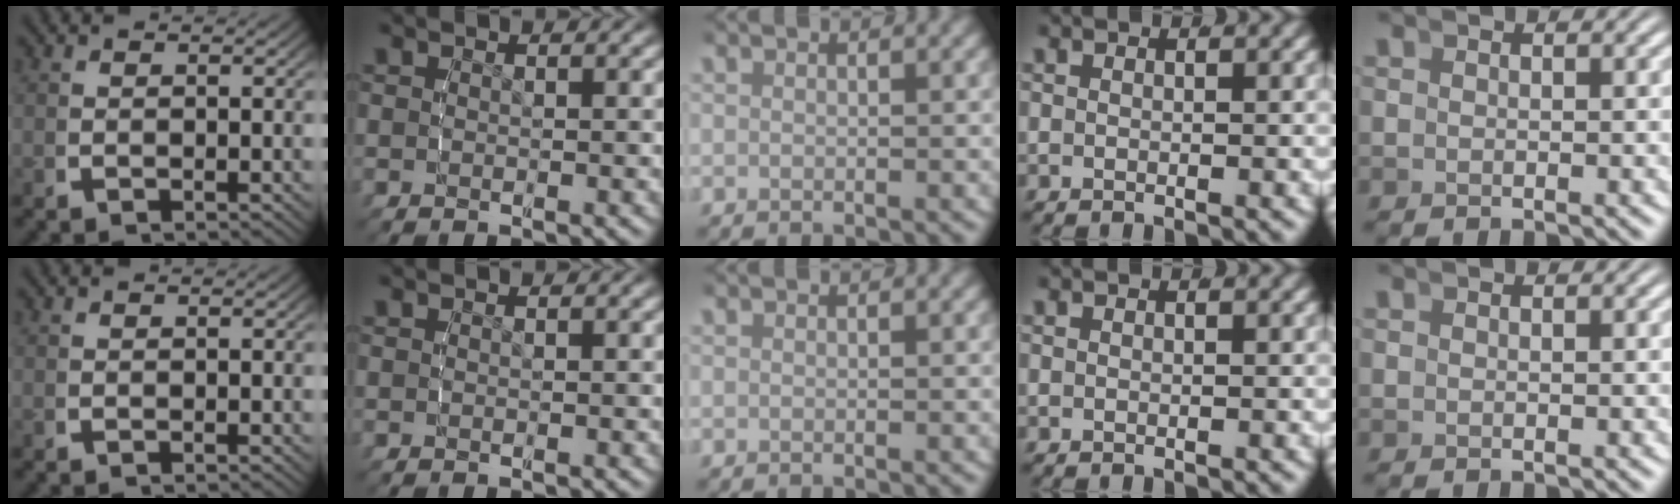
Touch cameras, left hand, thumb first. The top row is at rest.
{}